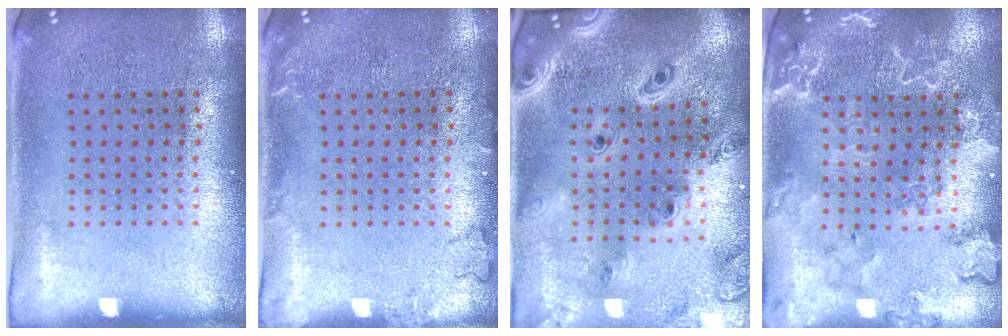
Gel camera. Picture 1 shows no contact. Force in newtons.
{"total": 1.2, "press": 1.2, "slide": 0.3}
{"total": 2.6, "press": 2.3, "slide": 1.2}
{"total": 2.7, "press": 2.5, "slide": 1.0}